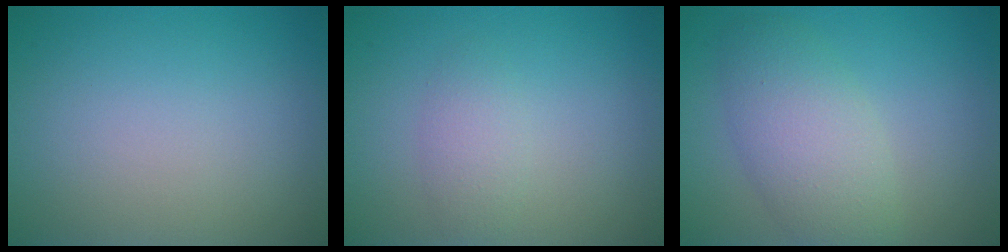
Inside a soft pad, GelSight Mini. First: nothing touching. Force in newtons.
{"total": 1.8, "press": 1.8, "slide": 0.0}
{"total": 4.9, "press": 4.9, "slide": 0.4}